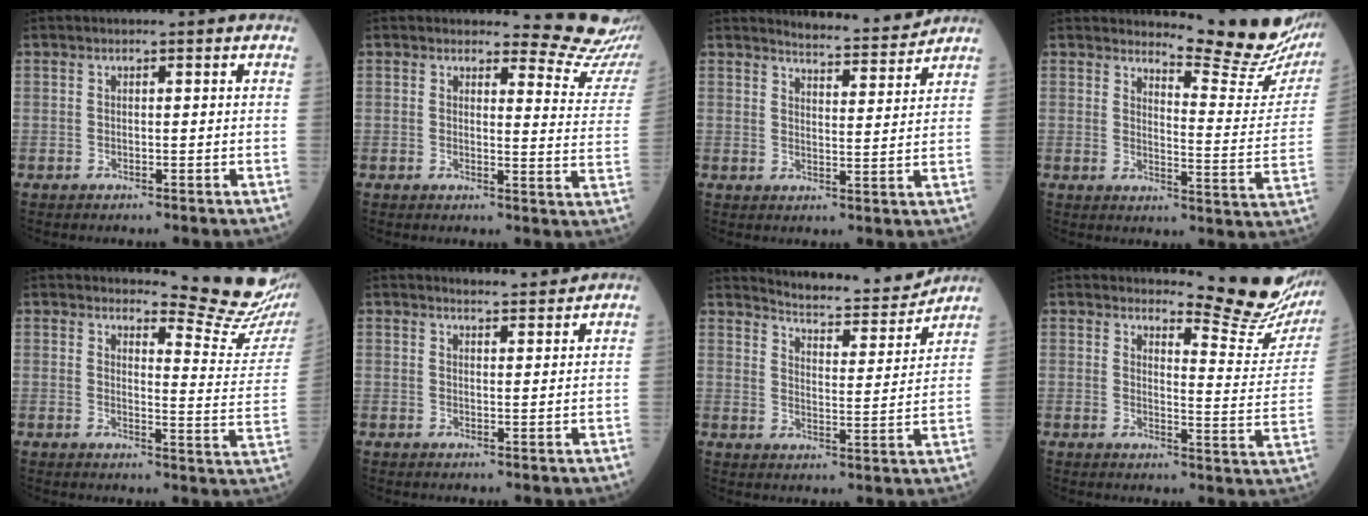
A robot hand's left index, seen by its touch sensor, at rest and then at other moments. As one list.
[{"total": 9.9, "force": [9.9, 0.7, 0.3], "torque": [0.019, -0.088, 0.080]}, {"total": 6.5, "force": [6.4, -0.1, 0.6], "torque": [-0.022, -0.009, 0.090]}, {"total": 14.0, "force": [13.6, 0.4, 3.2], "torque": [-0.039, -0.102, 0.149]}, {"total": 12.1, "force": [11.8, -0.9, 2.5], "torque": [-0.026, -0.111, 0.122]}, {"total": 3.6, "force": [3.6, 0.3, 0.4], "torque": [-0.012, 0.004, 0.049]}, {"total": 11.1, "force": [10.9, 0.7, 1.7], "torque": [-0.028, -0.015, 0.153]}, {"total": 12.6, "force": [12.2, 0.5, 2.9], "torque": [-0.031, -0.095, 0.130]}]